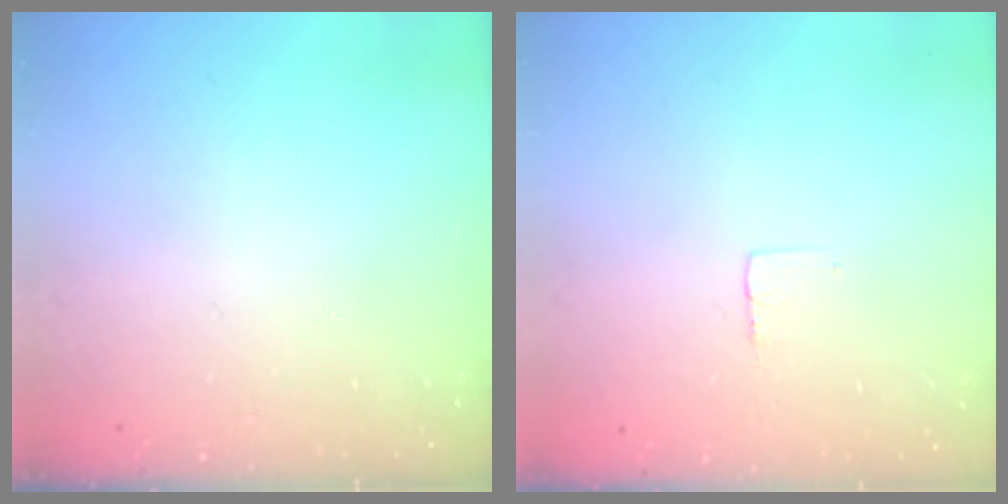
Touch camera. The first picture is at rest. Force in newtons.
{"total": 2.3, "press": 2.3, "slide": 0.1}